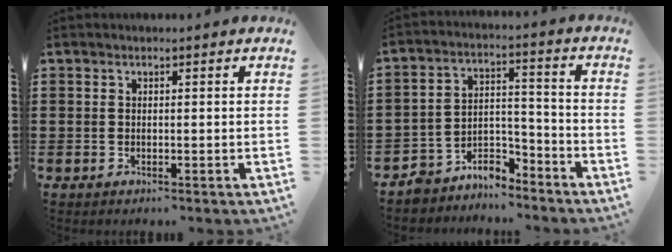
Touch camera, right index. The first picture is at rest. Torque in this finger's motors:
{"motor_torque": [0.96, 0.12, 0.16, 0.02]}